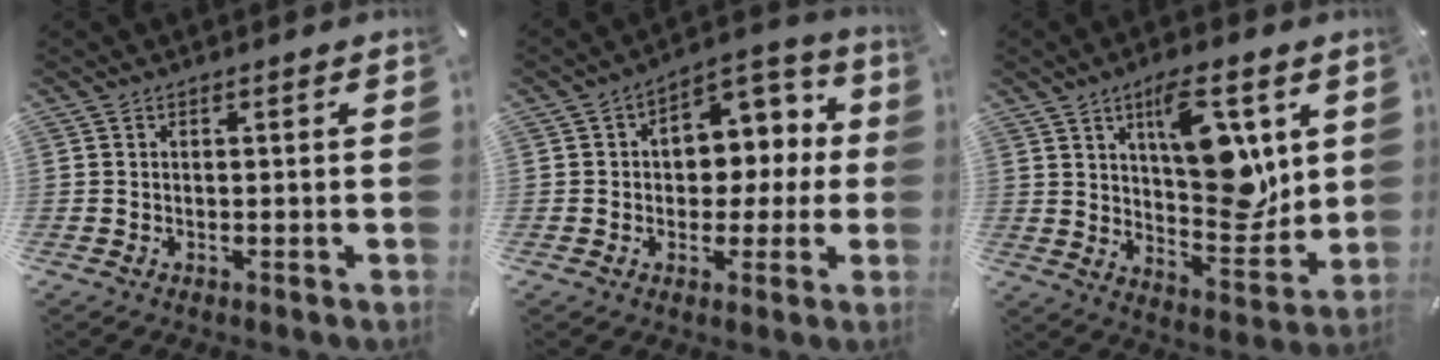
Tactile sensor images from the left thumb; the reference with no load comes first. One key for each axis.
{"total": 9.4, "fx": 0.7, "fy": 7.9, "fz": 5.1, "tx": -0.056, "ty": -0.009, "tz": 0.012}
{"total": 16.7, "fx": 6.8, "fy": 7.9, "fz": 13.0, "tx": -0.185, "ty": -0.043, "tz": 0.110}